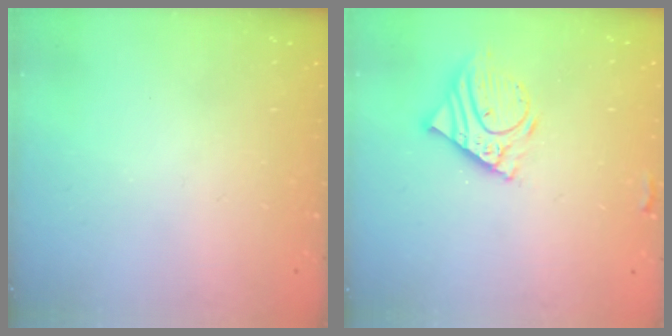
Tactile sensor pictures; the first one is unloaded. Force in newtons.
{"total": 10.0, "press": 9.9, "slide": 1.3}